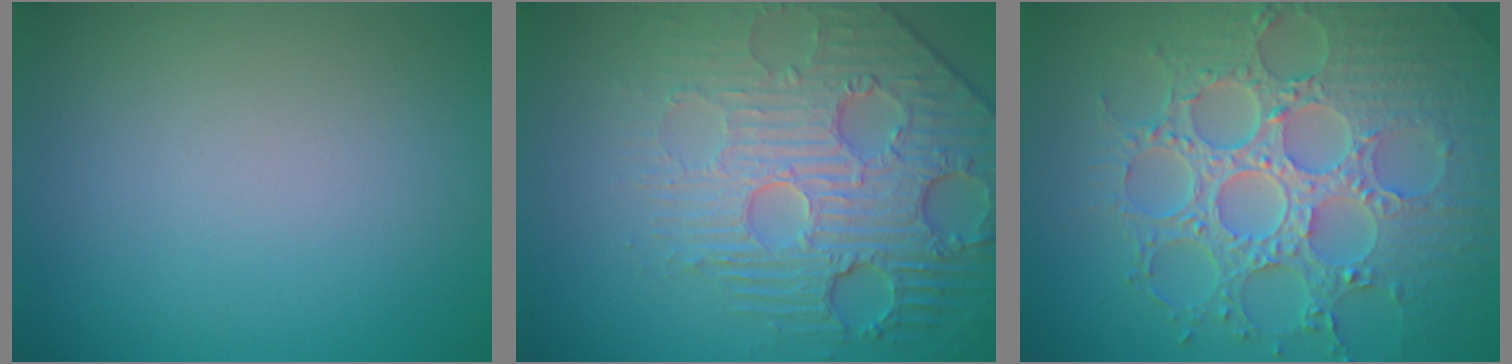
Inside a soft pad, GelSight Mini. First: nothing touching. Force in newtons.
{"total": 6.7, "press": 5.5, "slide": 3.8}
{"total": 8.8, "press": 6.6, "slide": 5.9}